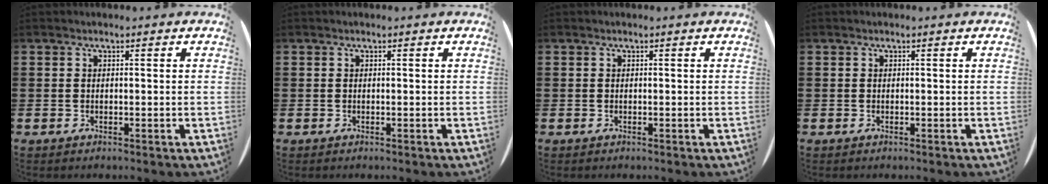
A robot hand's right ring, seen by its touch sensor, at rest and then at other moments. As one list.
[{"total": 0.0}, {"total": 0.0}, {"total": 0.0}]